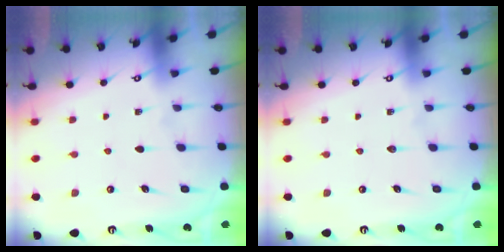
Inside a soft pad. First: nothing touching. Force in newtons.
{"total": 0.0}